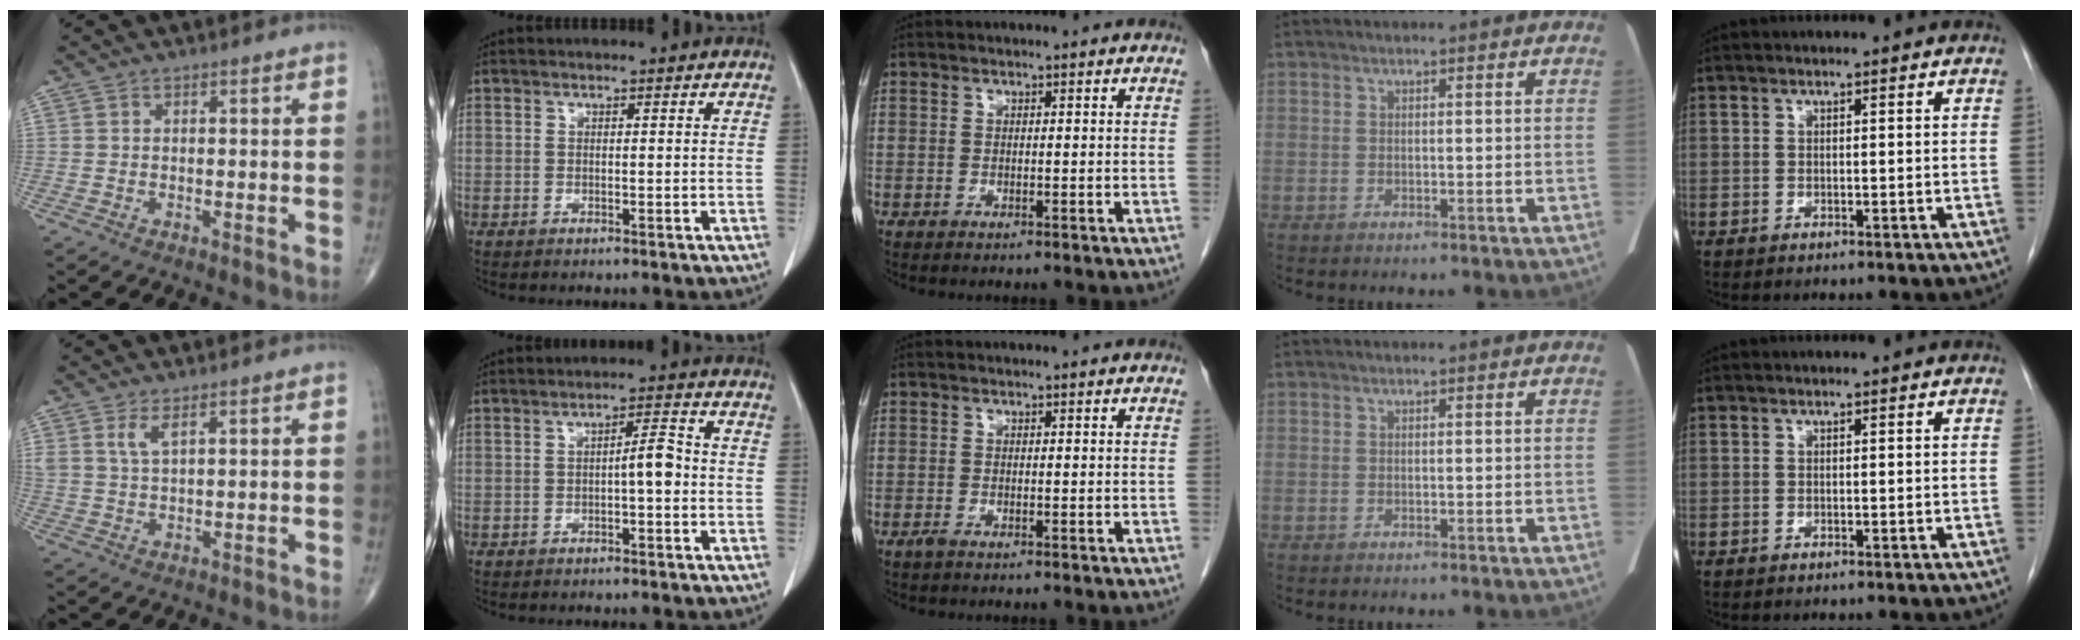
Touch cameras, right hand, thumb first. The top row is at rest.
{"thumb": {"total": 3.1, "force": [1.7, 0.9, 2.3], "torque": [-0.050, -0.008, 0.041]}, "index": {"total": 3.5, "force": [-0.6, 0.5, 3.5], "torque": [-0.050, 0.008, -0.010]}, "middle": {"total": 0.6, "force": [-0.5, 0.1, 0.4], "torque": [-0.011, -0.002, -0.008]}}